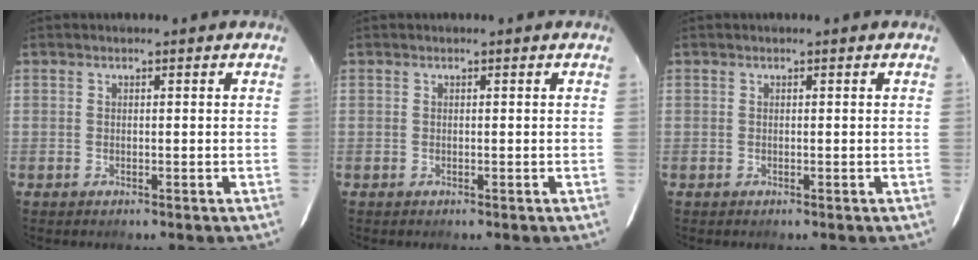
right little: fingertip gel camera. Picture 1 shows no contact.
{"total": 0.0}
{"total": 0.0}